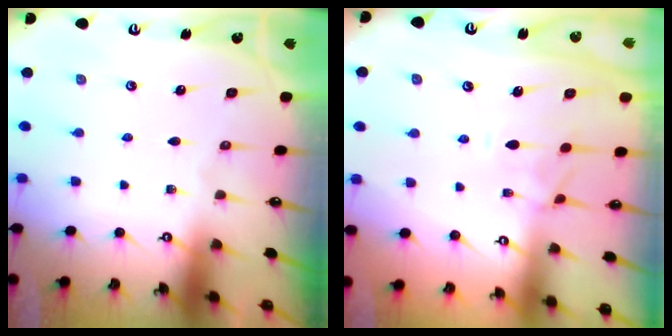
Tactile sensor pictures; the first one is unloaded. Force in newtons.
{"total": 0.9, "press": 0.3, "slide": 0.9}